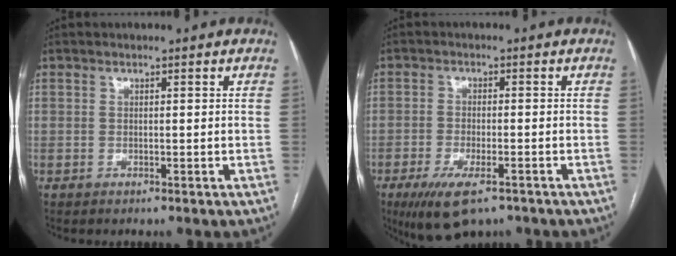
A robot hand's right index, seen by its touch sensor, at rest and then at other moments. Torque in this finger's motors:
{"motor_torque": [1.01, -0.70, 0.47, 0.10]}